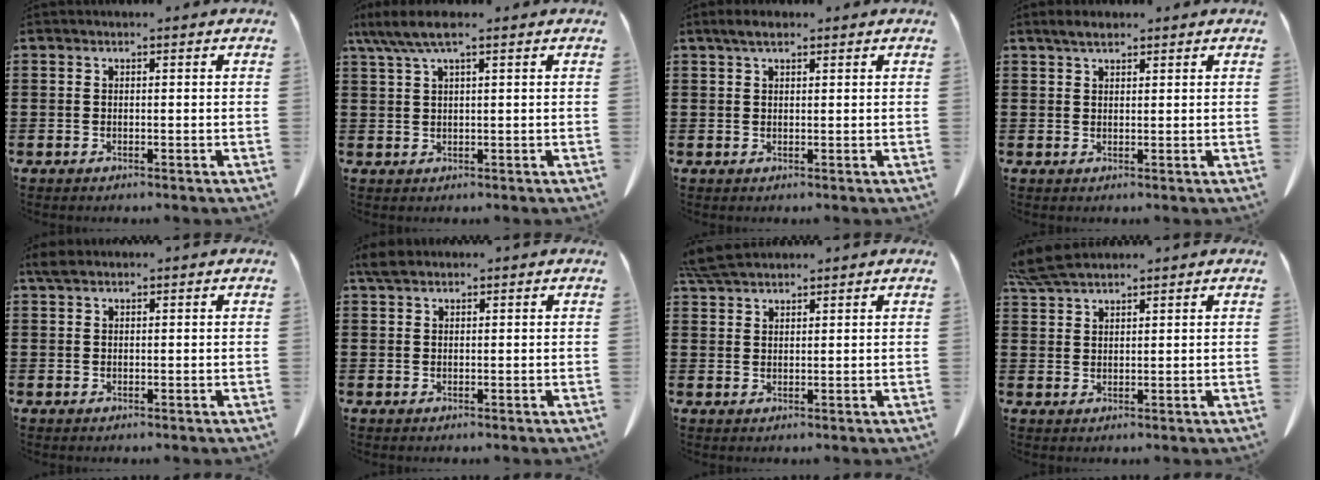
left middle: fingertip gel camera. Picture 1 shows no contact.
{"total": 4.8, "force": [2.9, 0.6, 3.8], "torque": [-0.086, -0.005, 0.052]}
{"total": 2.5, "force": [1.6, 0.8, 1.7], "torque": [-0.037, 0.003, 0.029]}
{"total": 2.3, "force": [1.8, 0.7, 1.2], "torque": [-0.021, 0.000, 0.033]}
{"total": 1.5, "force": [1.1, 0.7, 0.8], "torque": [-0.021, 0.002, 0.021]}
{"total": 1.8, "force": [1.4, 0.7, 1.0], "torque": [-0.024, 0.003, 0.027]}
{"total": 4.5, "force": [4.0, 0.7, 1.8], "torque": [-0.047, -0.003, 0.077]}
{"total": 5.2, "force": [4.6, 0.8, 2.4], "torque": [-0.061, -0.007, 0.088]}